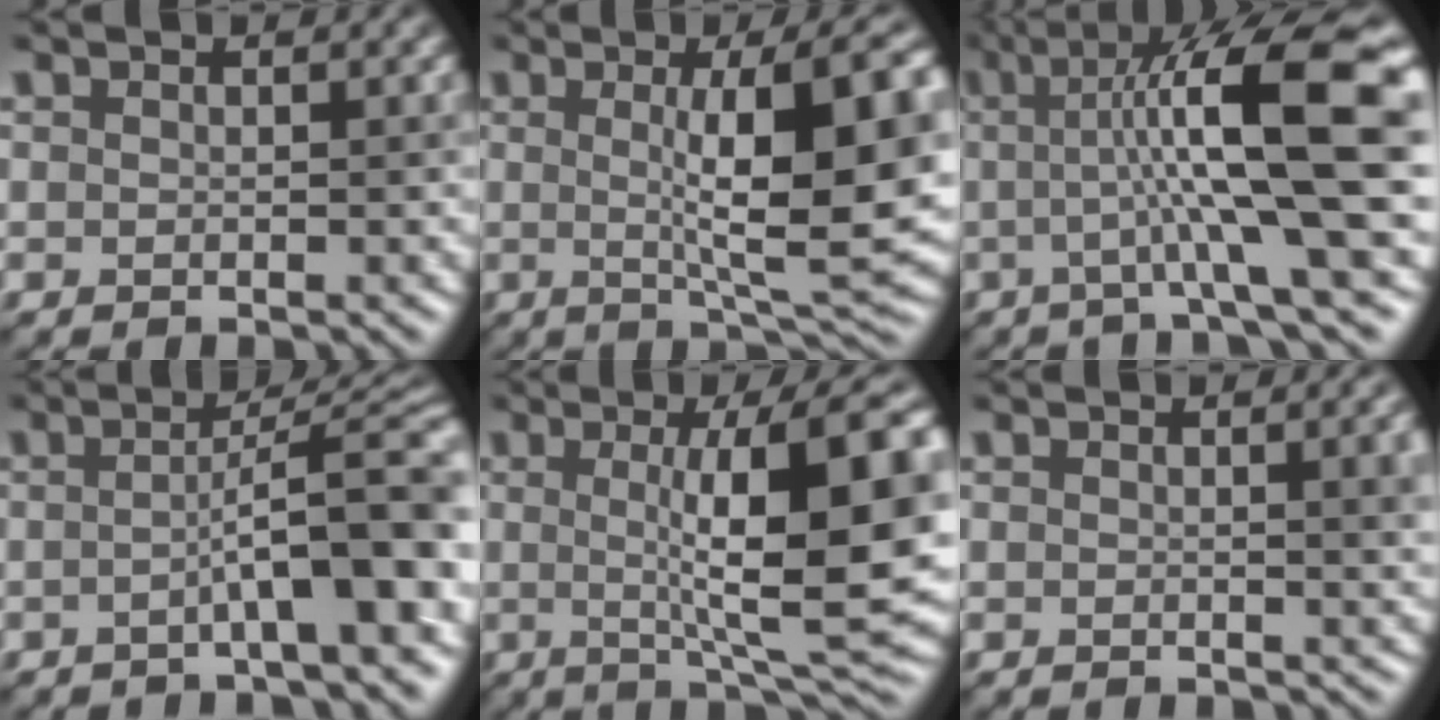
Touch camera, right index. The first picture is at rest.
{"total": 11.0, "force": [1.2, 2.4, 10.7], "torque": [-0.133, 0.009, 0.024]}
{"total": 11.9, "force": [1.4, 1.9, 11.7], "torque": [-0.163, 0.021, 0.024]}
{"total": 8.2, "force": [-1.6, 1.5, 7.9], "torque": [-0.097, 0.027, -0.033]}
{"total": 12.2, "force": [1.2, 2.4, 11.9], "torque": [-0.150, 0.011, 0.023]}
{"total": 3.7, "force": [0.5, 1.3, 3.4], "torque": [-0.024, 0.013, 0.003]}